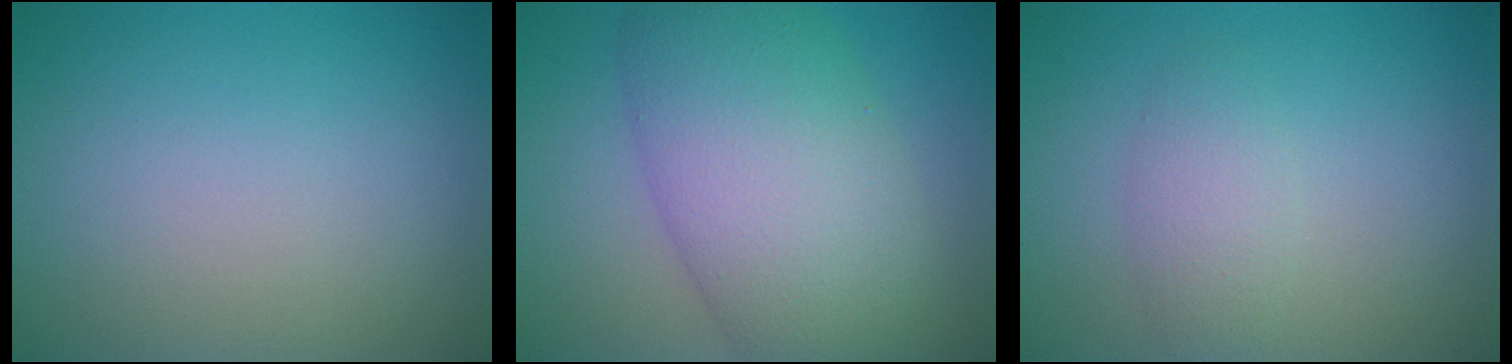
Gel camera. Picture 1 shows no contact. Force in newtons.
{"total": 10.5, "press": 10.5, "slide": 0.4}
{"total": 2.1, "press": 2.1, "slide": 0.1}